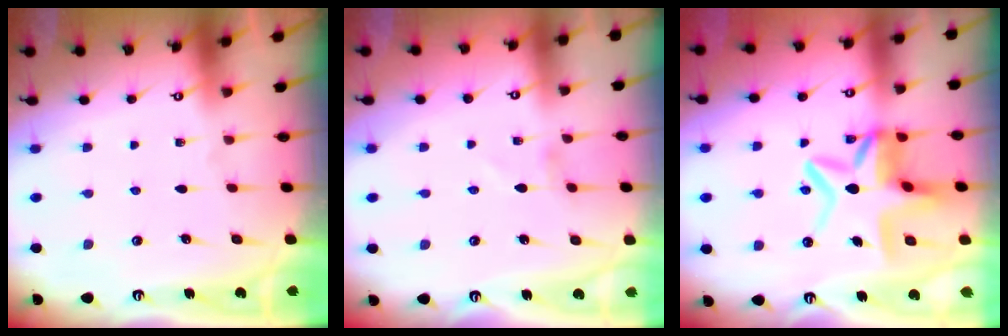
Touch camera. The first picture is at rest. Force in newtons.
{"total": 0.9, "press": 0.9, "slide": 0.1}
{"total": 12.0, "press": 11.7, "slide": 2.7}